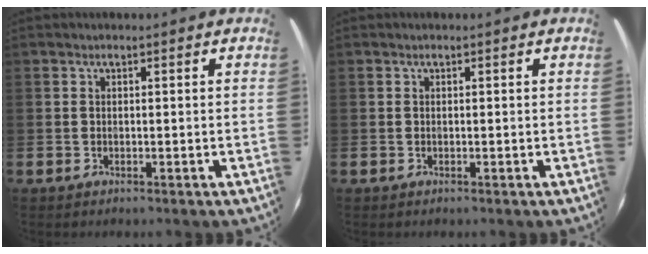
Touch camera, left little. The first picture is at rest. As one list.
[{"total": 0.0}]